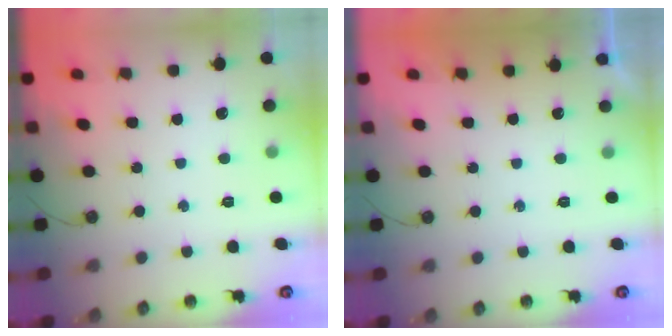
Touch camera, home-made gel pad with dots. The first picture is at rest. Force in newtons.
{"total": 0.0}